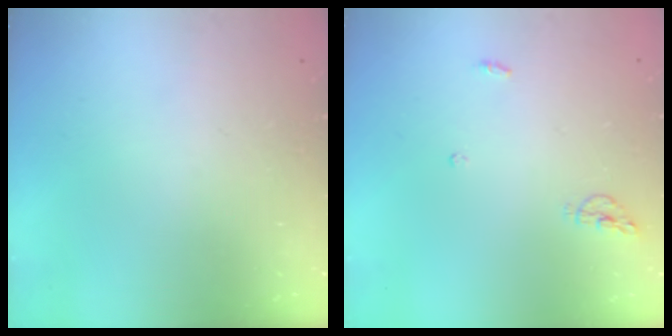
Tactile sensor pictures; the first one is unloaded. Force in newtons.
{"total": 5.4, "press": 5.4, "slide": 0.5}